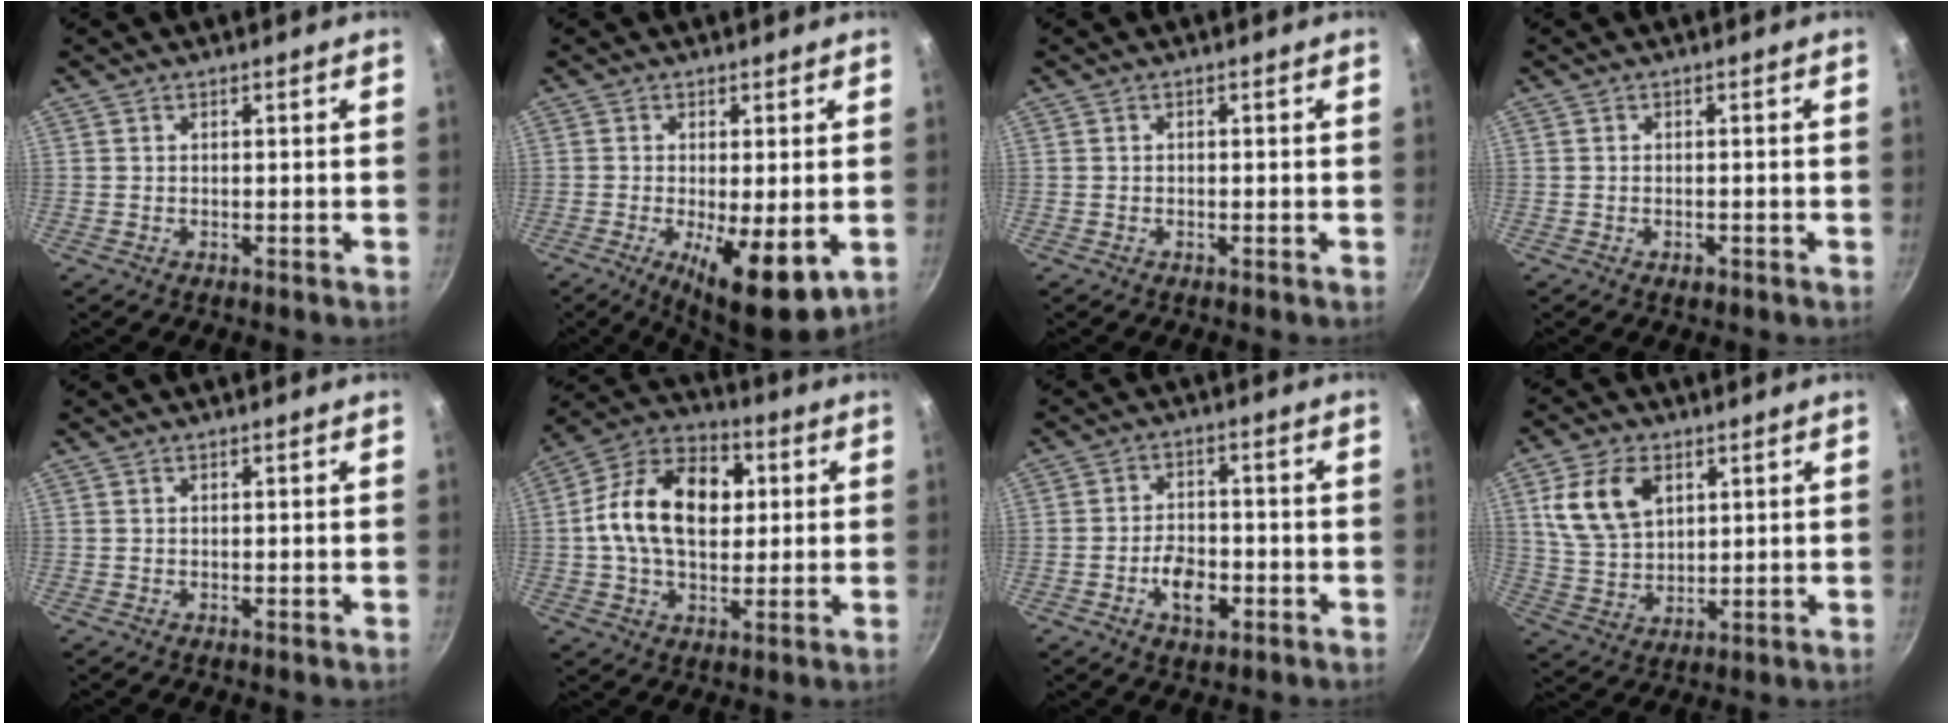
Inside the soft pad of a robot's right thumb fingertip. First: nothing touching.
{"total": 12.4, "force": [-3.5, 4.2, 11.1], "torque": [-0.166, -0.023, -0.040]}
{"total": 0.0}
{"total": 1.1, "force": [-0.6, 0.7, 0.7], "torque": [-0.010, 0.007, -0.009]}
{"total": 0.0}
{"total": 18.1, "force": [2.3, 11.8, 13.5], "torque": [-0.211, 0.020, 0.032]}
{"total": 6.6, "force": [-2.4, 3.9, 4.8], "torque": [-0.060, 0.015, -0.043]}
{"total": 12.0, "force": [4.6, 7.8, 7.9], "torque": [-0.135, -0.010, 0.095]}